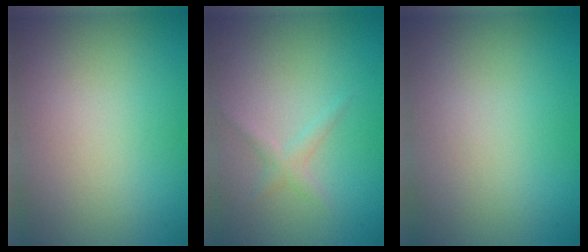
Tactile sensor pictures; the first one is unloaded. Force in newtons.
{"total": 1.2, "press": 1.2, "slide": 0.1}
{"total": 0.0}